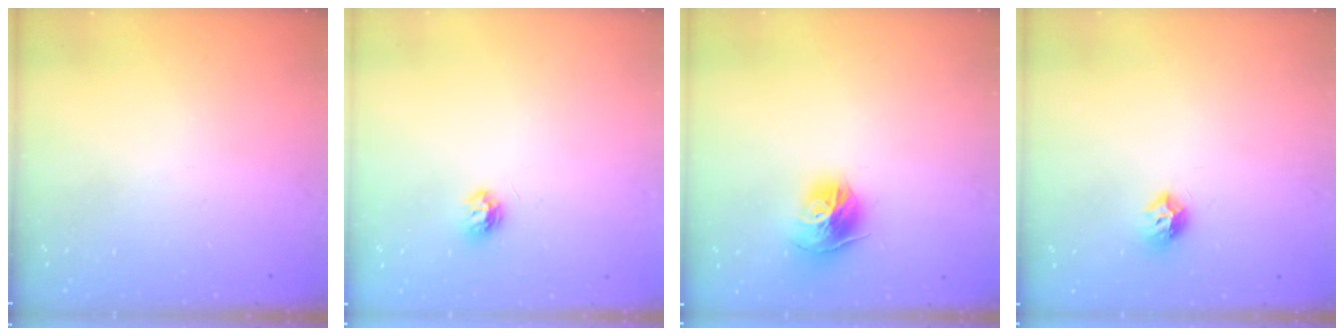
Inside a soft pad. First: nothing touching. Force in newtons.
{"total": 5.7, "press": 5.6, "slide": 0.7}
{"total": 12.5, "press": 12.4, "slide": 1.3}
{"total": 7.9, "press": 7.9, "slide": 0.8}